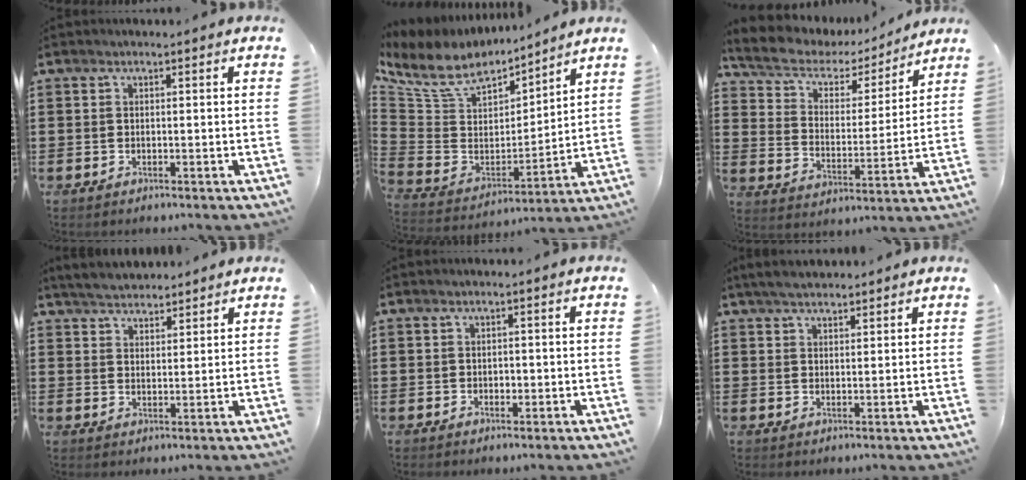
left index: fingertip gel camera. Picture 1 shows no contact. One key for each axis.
{"total": 8.8, "fx": 6.9, "fy": 3.9, "fz": 3.7, "tx": -0.108, "ty": -0.041, "tz": 0.124}
{"total": 5.2, "fx": 4.3, "fy": 2.3, "fz": 1.9, "tx": -0.063, "ty": -0.027, "tz": 0.068}
{"total": 3.7, "fx": 3.5, "fy": 0.9, "fz": 0.4, "tx": -0.019, "ty": -0.004, "tz": 0.067}
{"total": 1.0, "fx": -0.1, "fy": 0.7, "fz": 0.7, "tx": -0.015, "ty": 0.004, "tz": -0.002}
{"total": 2.9, "fx": 2.6, "fy": 0.8, "fz": 0.9, "tx": -0.025, "ty": 0.001, "tz": 0.050}